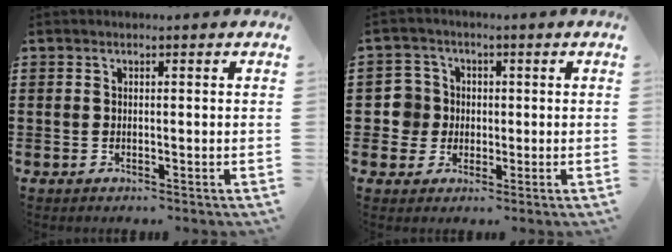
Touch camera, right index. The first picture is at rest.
{"total": 5.2, "force": [-0.1, 5.0, 1.1], "torque": [-0.050, 0.014, -0.004]}